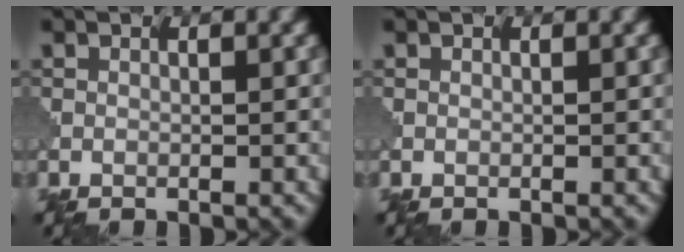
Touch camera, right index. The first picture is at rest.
{"total": 0.0}